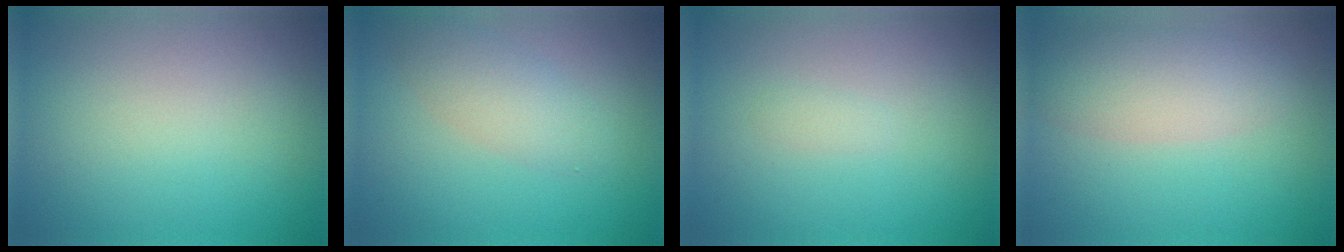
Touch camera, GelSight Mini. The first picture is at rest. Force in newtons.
{"total": 2.8, "press": 2.8, "slide": 0.0}
{"total": 0.5, "press": 0.5, "slide": 0.0}
{"total": 4.0, "press": 4.0, "slide": 0.2}